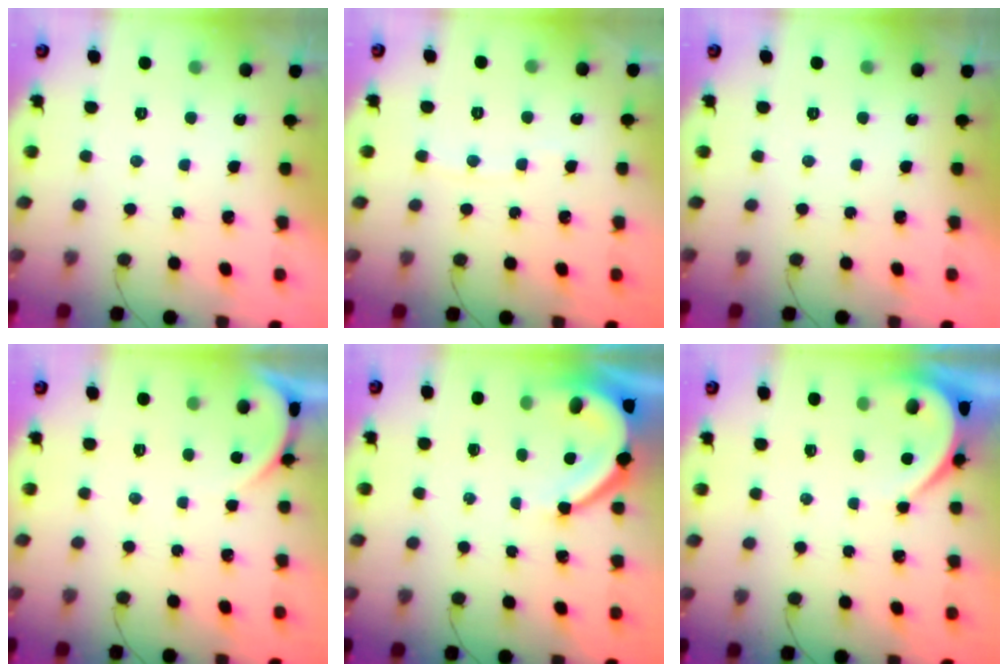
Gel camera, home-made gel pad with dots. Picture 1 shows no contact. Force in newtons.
{"total": 2.2, "press": 2.2, "slide": 0.2}
{"total": 0.0}
{"total": 2.0, "press": 2.0, "slide": 0.2}
{"total": 7.7, "press": 7.7, "slide": 0.9}
{"total": 4.0, "press": 3.9, "slide": 0.5}